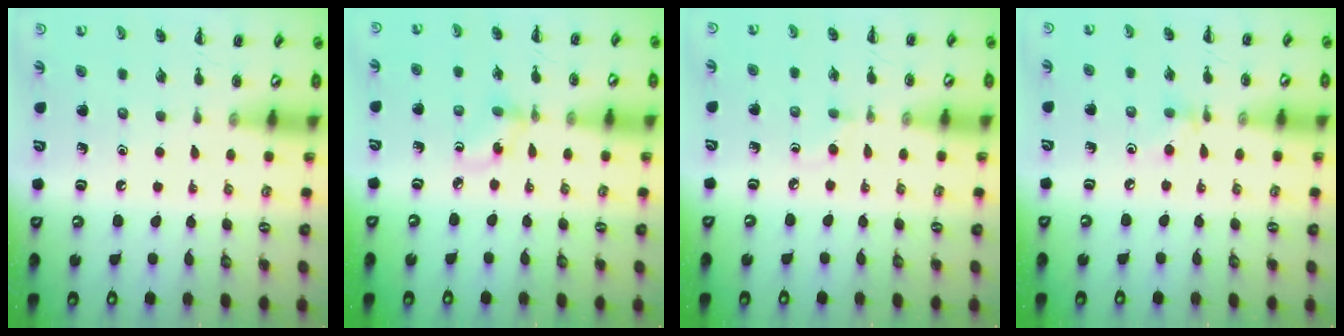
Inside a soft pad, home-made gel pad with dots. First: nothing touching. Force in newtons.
{"total": 2.9, "press": 2.7, "slide": 0.9}
{"total": 2.0, "press": 1.8, "slide": 0.9}
{"total": 4.7, "press": 4.5, "slide": 1.5}